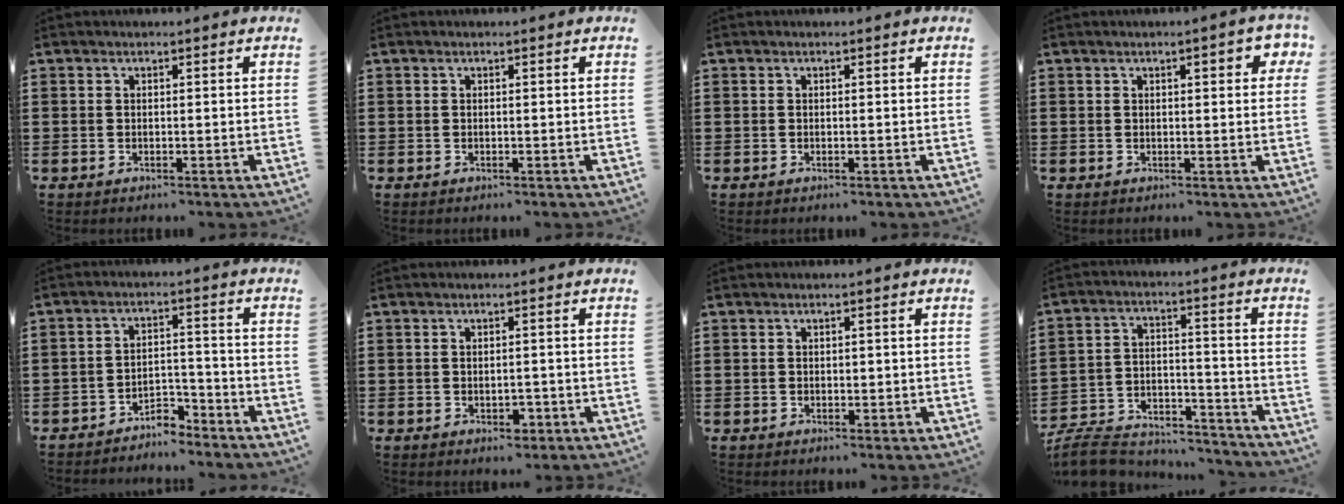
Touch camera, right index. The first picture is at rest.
{"total": 0.0}
{"total": 0.0}
{"total": 2.7, "force": [0.9, 0.8, 2.4], "torque": [-0.034, 0.001, 0.010]}
{"total": 4.2, "force": [-4.1, 0.7, 0.5], "torque": [-0.015, 0.008, -0.084]}
{"total": 2.2, "force": [-0.7, 1.3, 1.6], "torque": [-0.031, 0.001, -0.013]}
{"total": 0.9, "force": [0.2, 0.8, 0.4], "torque": [-0.010, 0.005, 0.003]}
{"total": 8.1, "force": [-7.8, 1.5, 1.5], "torque": [-0.041, 0.014, -0.156]}